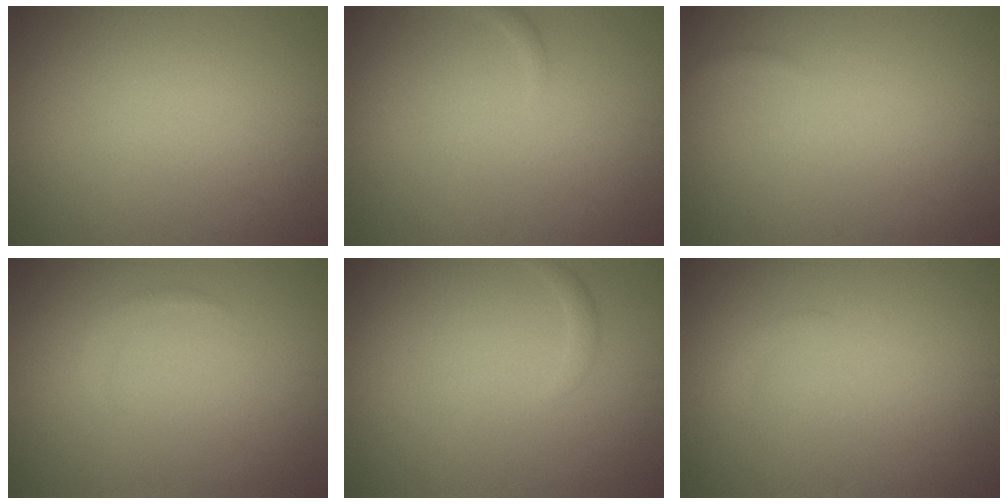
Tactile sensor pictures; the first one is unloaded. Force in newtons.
{"total": 0.6, "press": 0.6, "slide": 0.1}
{"total": 0.5, "press": 0.5, "slide": 0.0}
{"total": 0.9, "press": 0.9, "slide": 0.1}
{"total": 0.7, "press": 0.7, "slide": 0.0}
{"total": 0.6, "press": 0.6, "slide": 0.1}